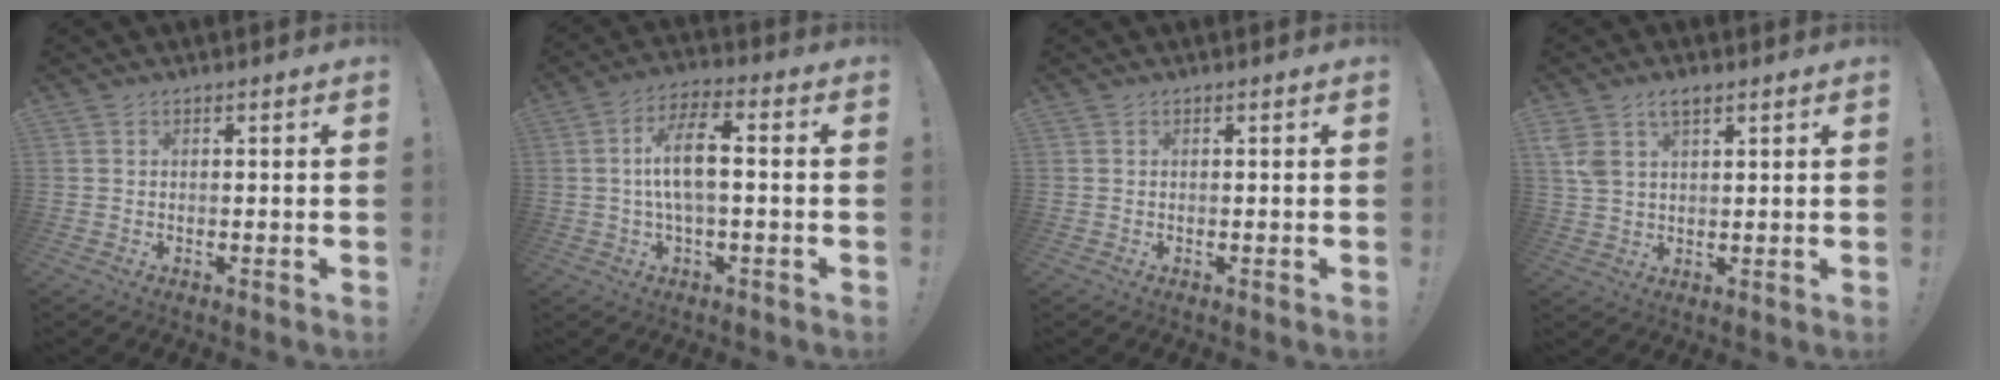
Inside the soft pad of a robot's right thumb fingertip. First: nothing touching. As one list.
[{"total": 10.6, "force": [0.5, 3.8, 10.0], "torque": [-0.178, 0.007, 0.006]}, {"total": 0.0}, {"total": 5.5, "force": [3.3, 2.9, 3.4], "torque": [-0.055, -0.010, 0.061]}]